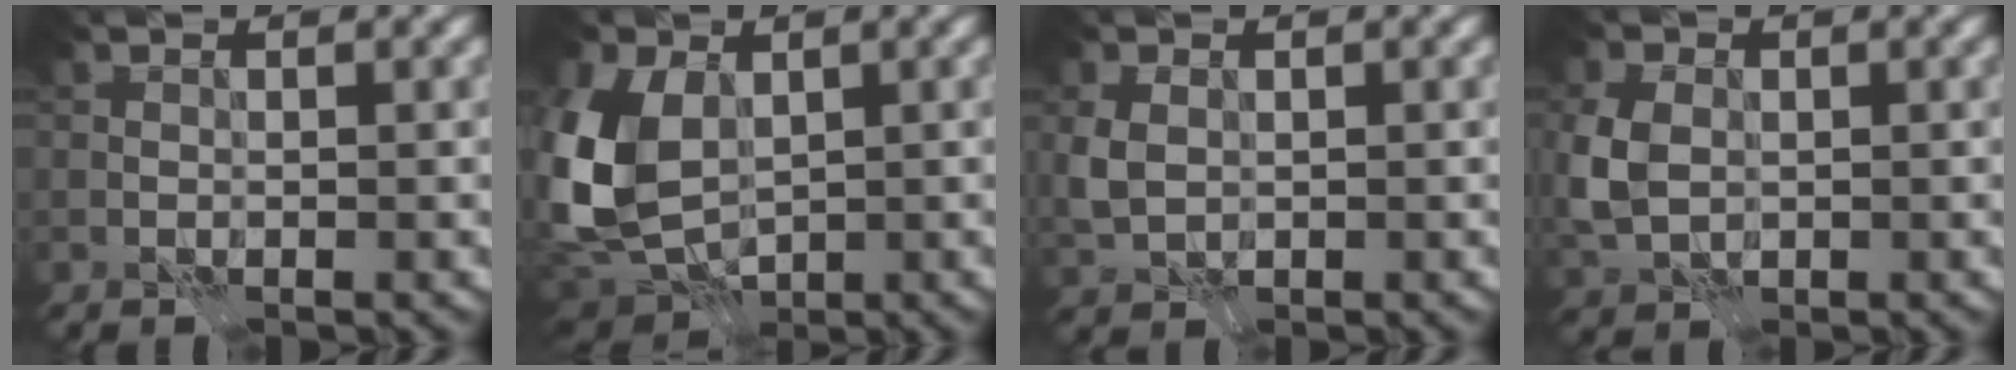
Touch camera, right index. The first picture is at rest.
{"total": 9.6, "force": [0.8, 6.6, 6.9], "torque": [-0.183, -0.004, 0.008]}
{"total": 2.6, "force": [0.1, 2.0, 1.7], "torque": [-0.046, -0.001, 0.004]}
{"total": 4.5, "force": [-0.1, 3.4, 3.0], "torque": [-0.083, 0.000, -0.004]}